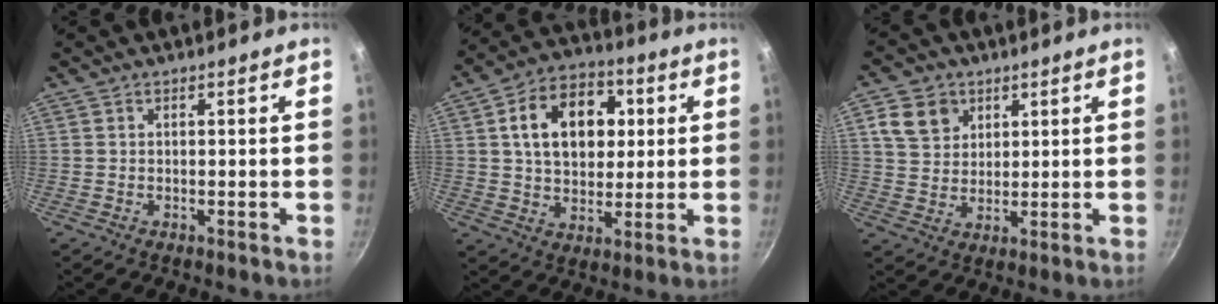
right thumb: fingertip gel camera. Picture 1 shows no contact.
{"total": 16.3, "force": [3.5, 11.5, 11.0], "torque": [-0.137, 0.012, 0.048]}
{"total": 8.0, "force": [3.3, 6.4, 3.4], "torque": [-0.039, 0.001, 0.062]}